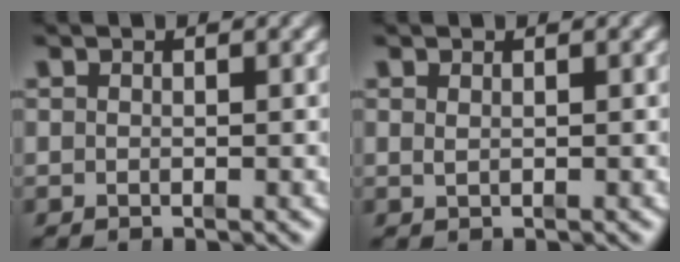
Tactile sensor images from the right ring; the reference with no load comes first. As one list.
[{"total": 0.7, "force": [0.4, -0.6, 0.2], "torque": [-0.004, -0.006, 0.014]}]